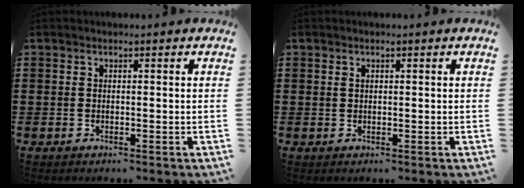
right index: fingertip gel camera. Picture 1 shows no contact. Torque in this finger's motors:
{"motor_torque": [-0.39, 0.64, -0.02, 0.00]}